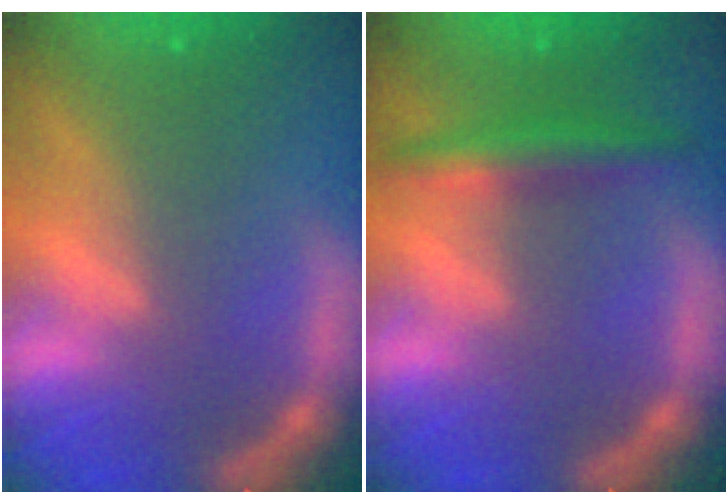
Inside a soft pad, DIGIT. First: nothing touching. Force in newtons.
{"total": 3.5}